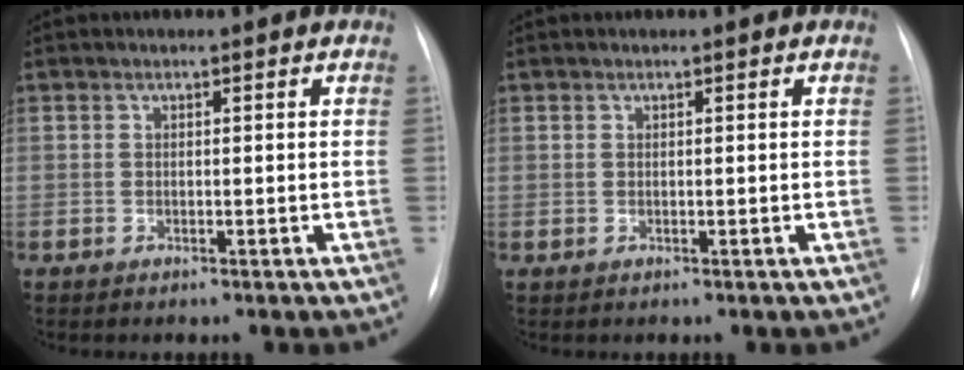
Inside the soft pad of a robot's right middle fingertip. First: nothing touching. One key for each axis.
{"total": 0.0}